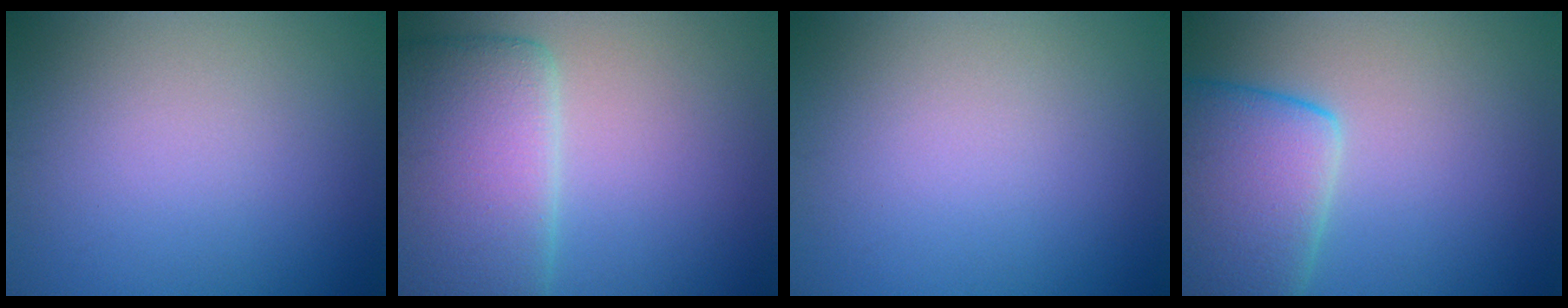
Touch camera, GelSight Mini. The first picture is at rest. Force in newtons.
{"total": 9.0, "press": 9.0, "slide": 0.3}
{"total": 0.0}
{"total": 7.7, "press": 7.7, "slide": 0.9}